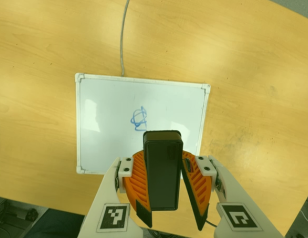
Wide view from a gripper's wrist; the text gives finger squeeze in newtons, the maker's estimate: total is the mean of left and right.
{"total": 8.3, "left": 8.2, "right": 8.5}